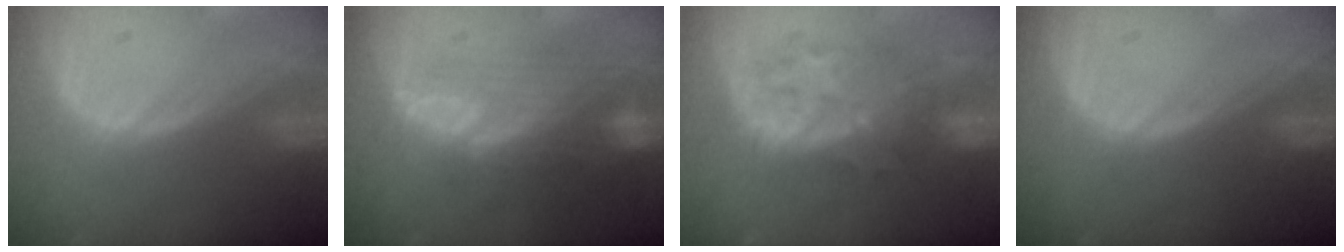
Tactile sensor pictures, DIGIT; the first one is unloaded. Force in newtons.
{"total": 9.7, "press": 8.4, "slide": 5.0}
{"total": 8.0, "press": 8.0, "slide": 0.9}
{"total": 0.0}